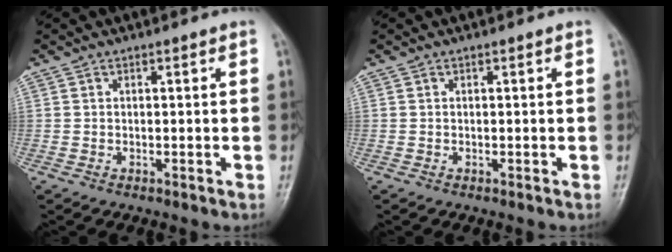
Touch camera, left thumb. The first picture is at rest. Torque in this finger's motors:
{"motor_torque": [0.00, 0.00, -0.08, 0.05, 0.00]}